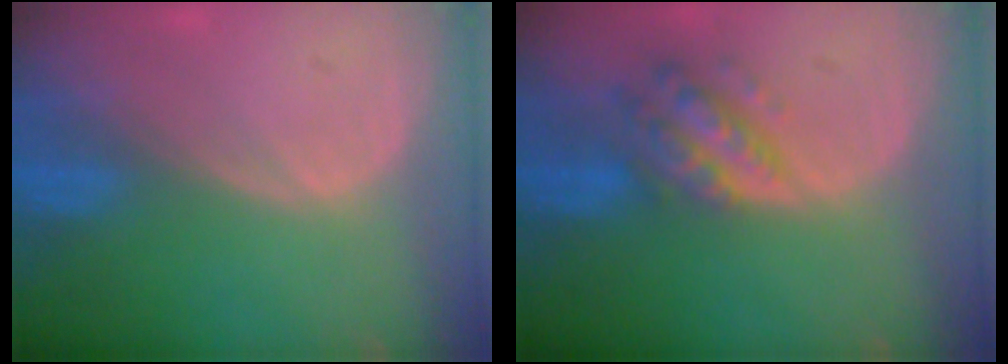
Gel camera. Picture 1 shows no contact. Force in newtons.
{"total": 6.5, "press": 5.8, "slide": 2.8}